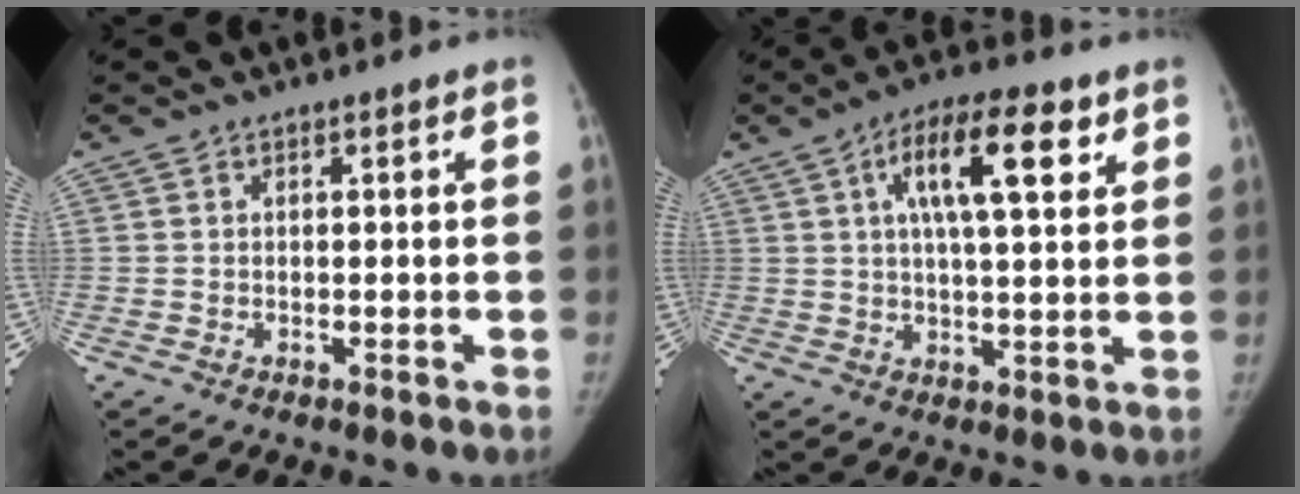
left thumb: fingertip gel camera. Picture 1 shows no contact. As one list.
[{"total": 12.9, "force": [5.2, 4.4, 10.9], "torque": [-0.161, -0.004, 0.079]}]